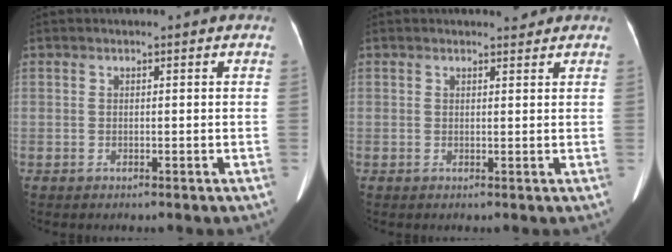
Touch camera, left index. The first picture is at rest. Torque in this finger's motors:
{"motor_torque": [0.45, -0.38, 0.01, 0.03]}